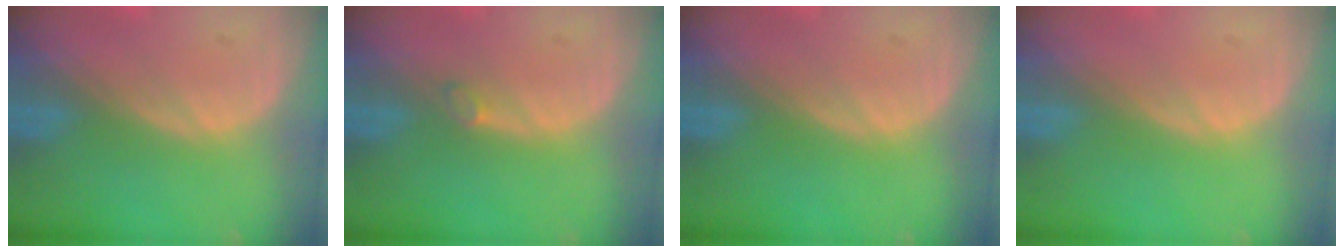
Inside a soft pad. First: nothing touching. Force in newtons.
{"total": 0.9, "press": 0.9, "slide": 0.3}
{"total": 0.0}
{"total": 0.0}